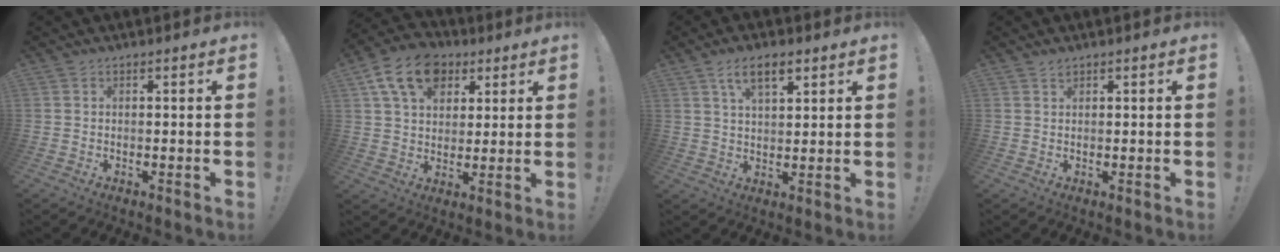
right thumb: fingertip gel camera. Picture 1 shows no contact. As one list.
[{"total": 15.1, "force": [7.0, 10.8, 8.0], "torque": [-0.123, -0.025, 0.132]}, {"total": 7.5, "force": [4.2, 3.3, 5.3], "torque": [-0.085, -0.008, 0.073]}, {"total": 1.9, "force": [1.4, 1.3, 0.1], "torque": [0.010, -0.005, 0.024]}]